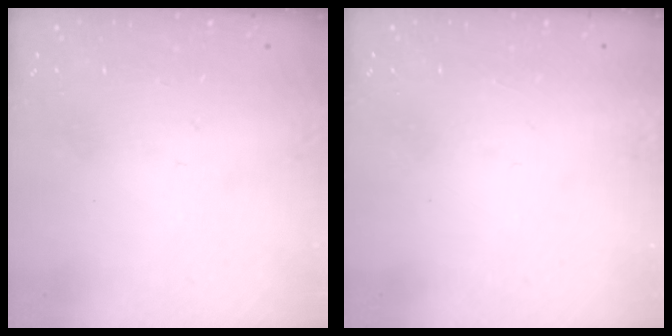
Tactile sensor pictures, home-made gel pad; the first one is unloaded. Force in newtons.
{"total": 1.5, "press": 1.5, "slide": 0.1}